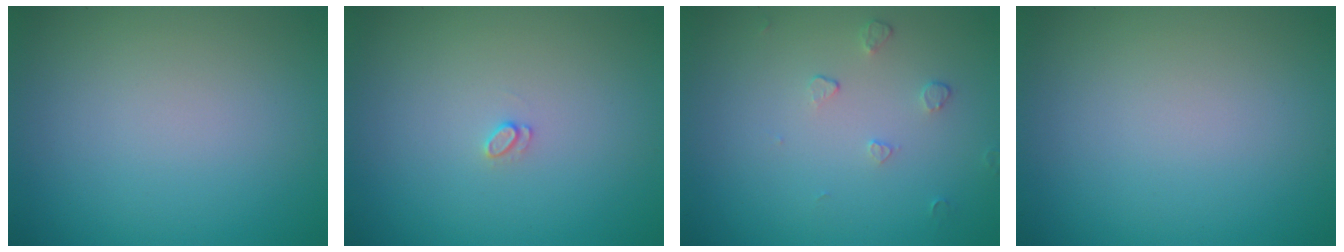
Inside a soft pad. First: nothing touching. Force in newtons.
{"total": 0.7, "press": 0.7, "slide": 0.1}
{"total": 0.9, "press": 0.6, "slide": 0.7}
{"total": 0.0}